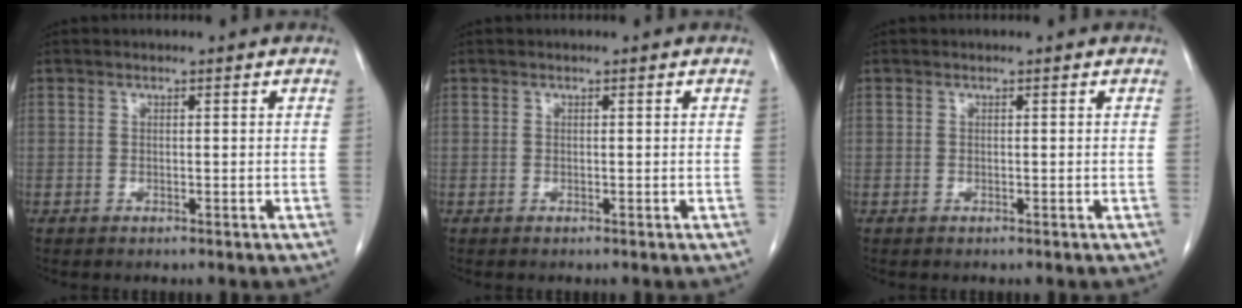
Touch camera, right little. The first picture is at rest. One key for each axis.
{"total": 0.0}
{"total": 0.0}